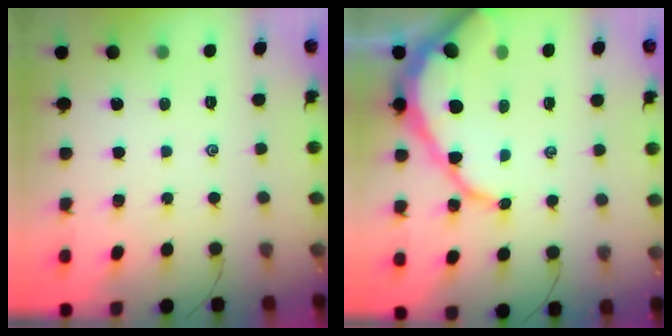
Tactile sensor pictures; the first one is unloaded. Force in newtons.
{"total": 12.7, "press": 12.7, "slide": 0.9}